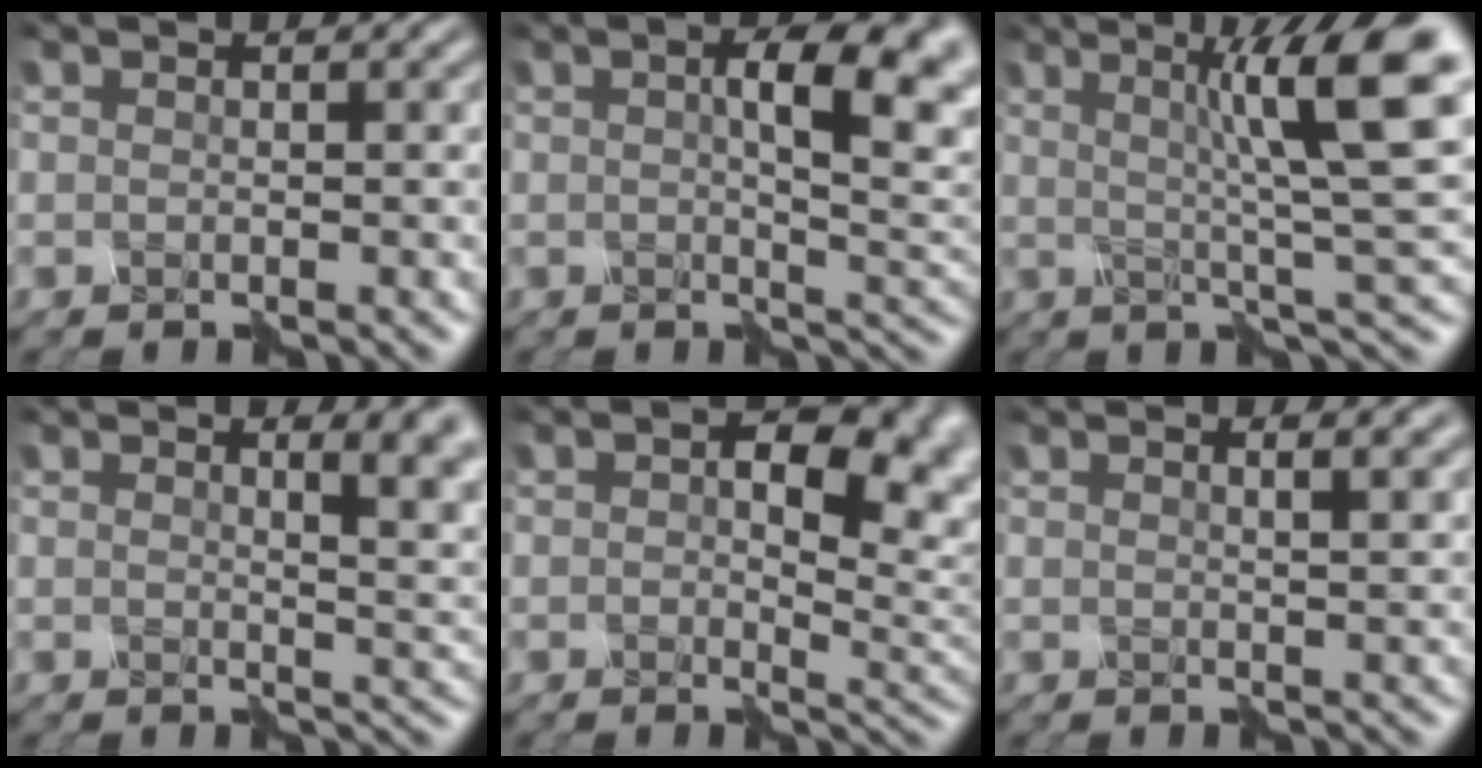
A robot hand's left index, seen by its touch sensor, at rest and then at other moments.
{"total": 7.8, "force": [2.4, 2.6, 7.0], "torque": [-0.083, 0.016, 0.042]}
{"total": 9.0, "force": [2.6, 1.2, 8.5], "torque": [-0.103, 0.017, 0.045]}
{"total": 6.0, "force": [2.1, 2.5, 5.0], "torque": [-0.010, 0.026, 0.022]}
{"total": 9.3, "force": [3.1, 5.0, 7.2], "torque": [-0.077, 0.011, 0.051]}
{"total": 3.3, "force": [1.8, 1.5, 2.3], "torque": [-0.001, 0.032, -0.002]}